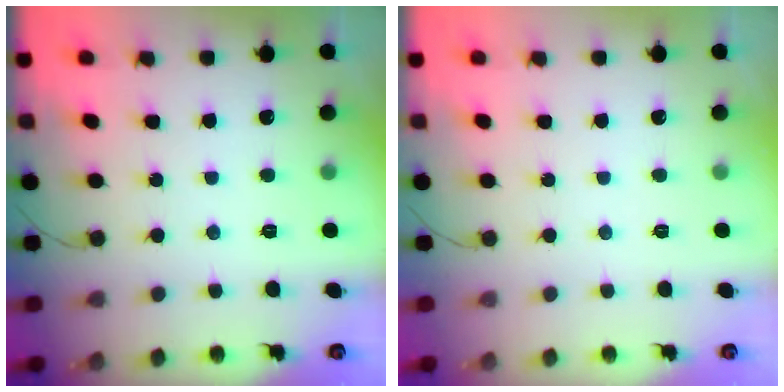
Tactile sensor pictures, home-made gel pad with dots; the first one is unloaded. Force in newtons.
{"total": 0.0}